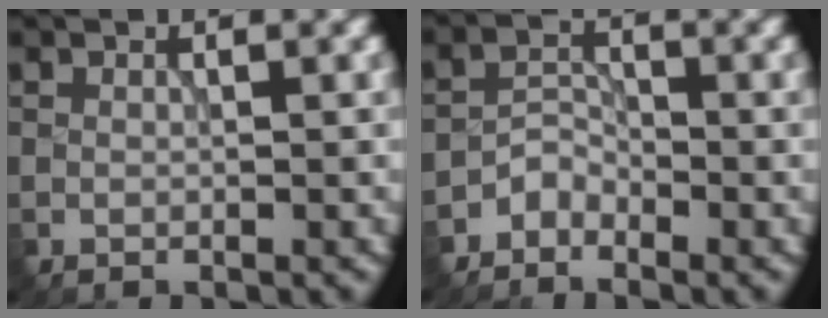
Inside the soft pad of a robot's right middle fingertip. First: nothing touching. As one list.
[{"total": 1.8, "force": [-1.6, 0.9, 0.2], "torque": [0.003, 0.009, -0.034]}]